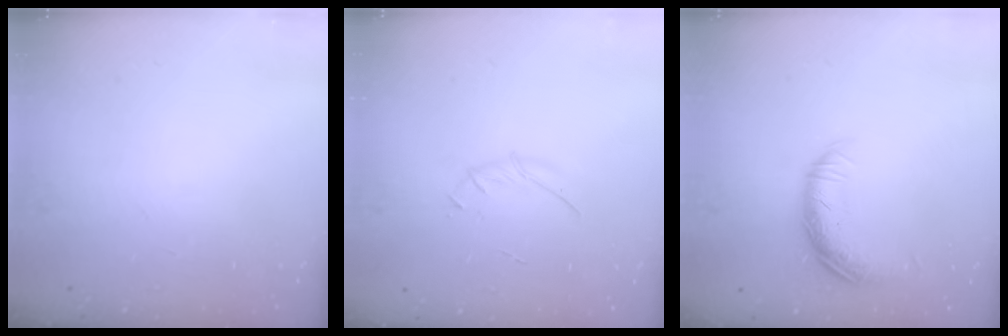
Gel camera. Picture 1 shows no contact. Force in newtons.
{"total": 3.5, "press": 3.4, "slide": 1.0}
{"total": 12.0, "press": 12.0, "slide": 0.6}